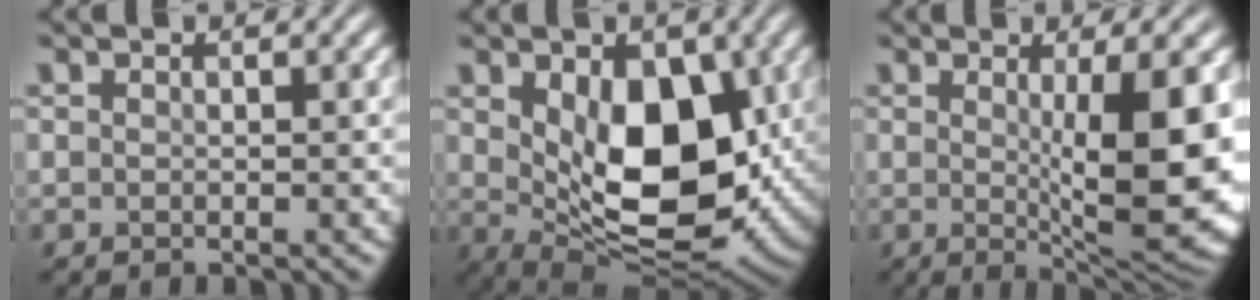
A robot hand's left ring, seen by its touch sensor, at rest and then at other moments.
{"total": 10.6, "force": [1.1, 6.0, 8.7], "torque": [-0.135, -0.021, 0.030]}
{"total": 10.6, "force": [0.1, 2.7, 10.2], "torque": [-0.135, -0.017, 0.009]}